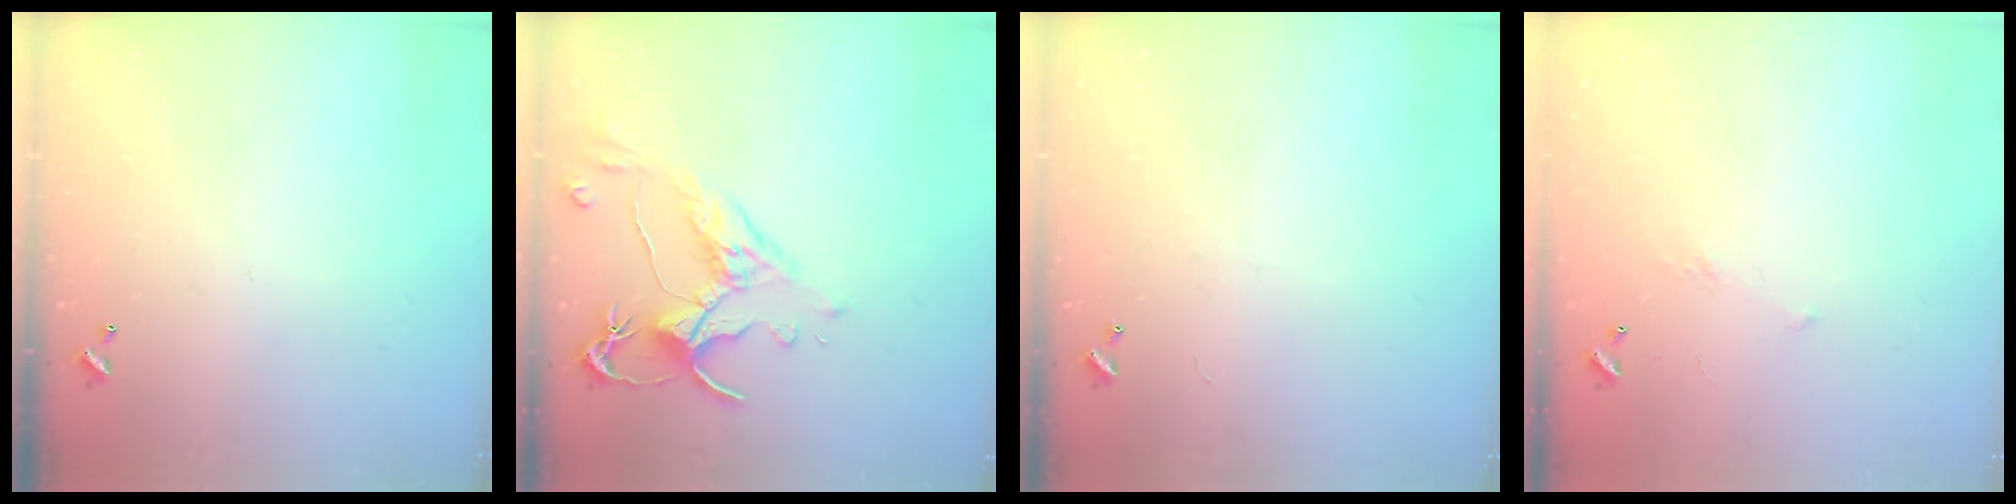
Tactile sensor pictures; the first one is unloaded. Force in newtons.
{"total": 2.6, "press": 2.2, "slide": 1.3}
{"total": 2.4, "press": 2.4, "slide": 0.3}
{"total": 5.5, "press": 5.5, "slide": 0.9}